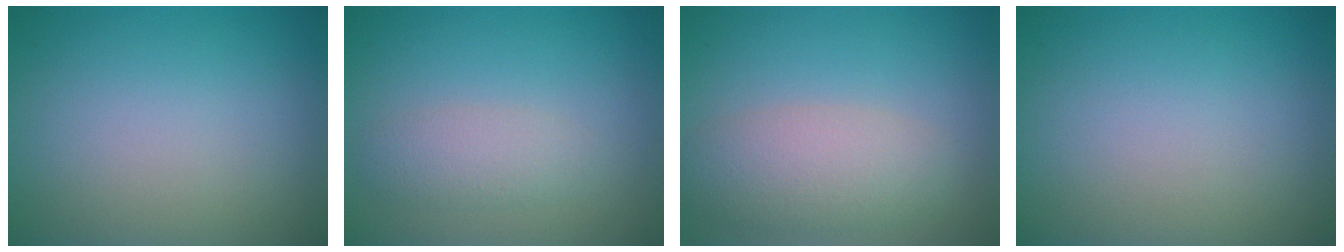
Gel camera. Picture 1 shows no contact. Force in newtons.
{"total": 2.1, "press": 2.1, "slide": 0.1}
{"total": 4.3, "press": 4.3, "slide": 0.3}
{"total": 0.0}